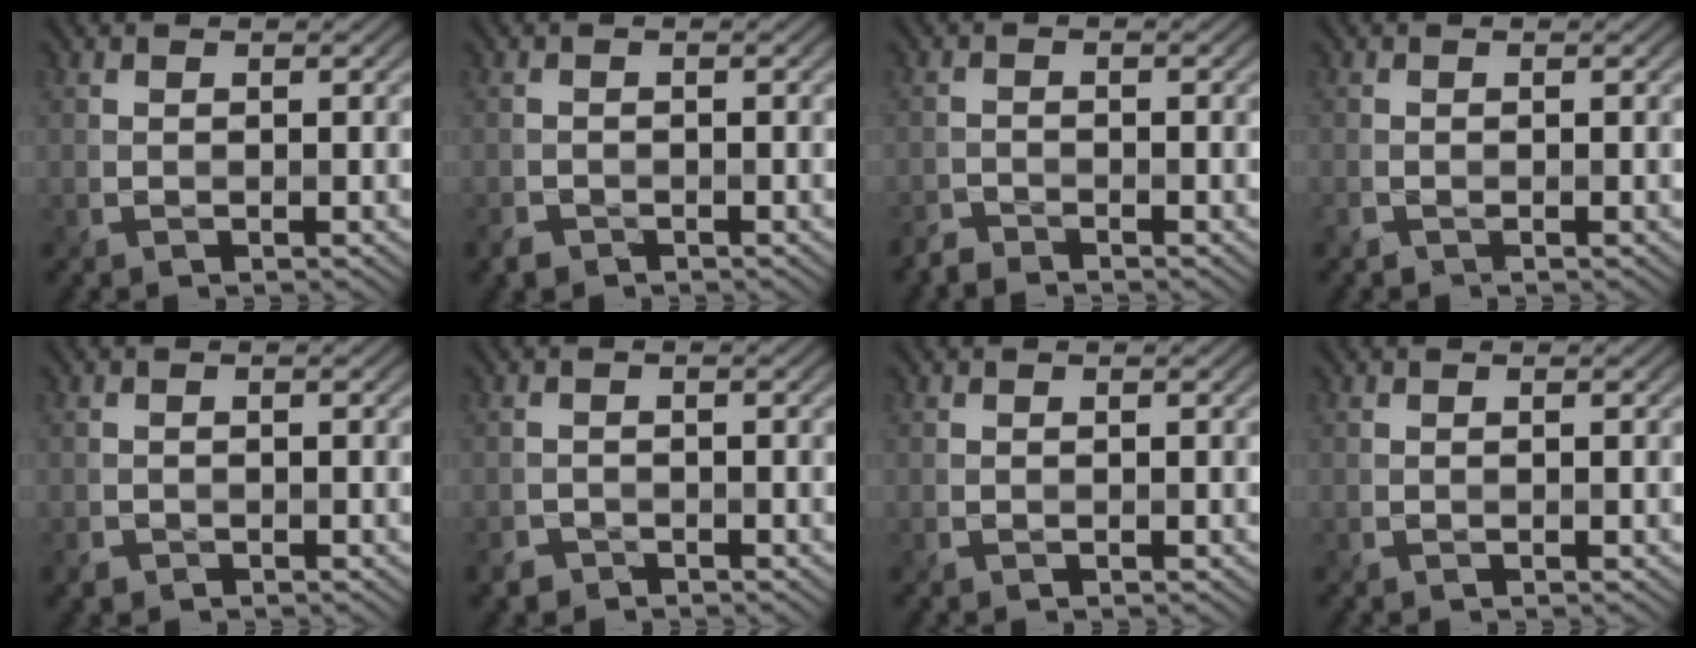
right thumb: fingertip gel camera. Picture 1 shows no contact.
{"total": 1.5, "force": [-1.2, 0.8, 0.1], "torque": [-0.006, -0.009, -0.025]}
{"total": 2.0, "force": [-2.0, 0.0, -0.2], "torque": [0.004, -0.005, -0.045]}
{"total": 0.7, "force": [-0.4, 0.3, 0.5], "torque": [-0.012, -0.005, -0.007]}
{"total": 1.0, "force": [-0.6, 0.8, 0.1], "torque": [-0.009, -0.005, -0.009]}
{"total": 1.8, "force": [-1.5, 0.9, -0.1], "torque": [0.000, -0.009, -0.031]}
{"total": 0.0}
{"total": 0.0}